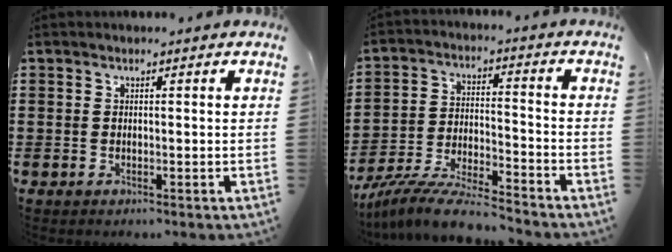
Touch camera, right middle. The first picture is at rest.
{"total": 9.2, "force": [-8.5, 0.5, 3.3], "torque": [-0.070, 0.008, -0.169]}